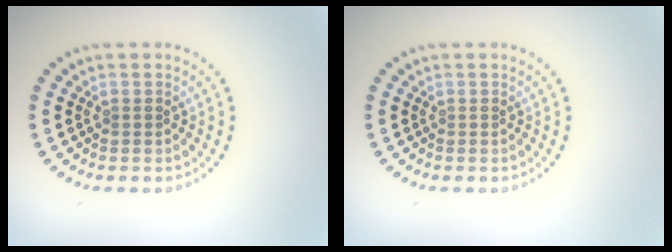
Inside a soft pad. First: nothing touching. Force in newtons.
{"total": 0.0}